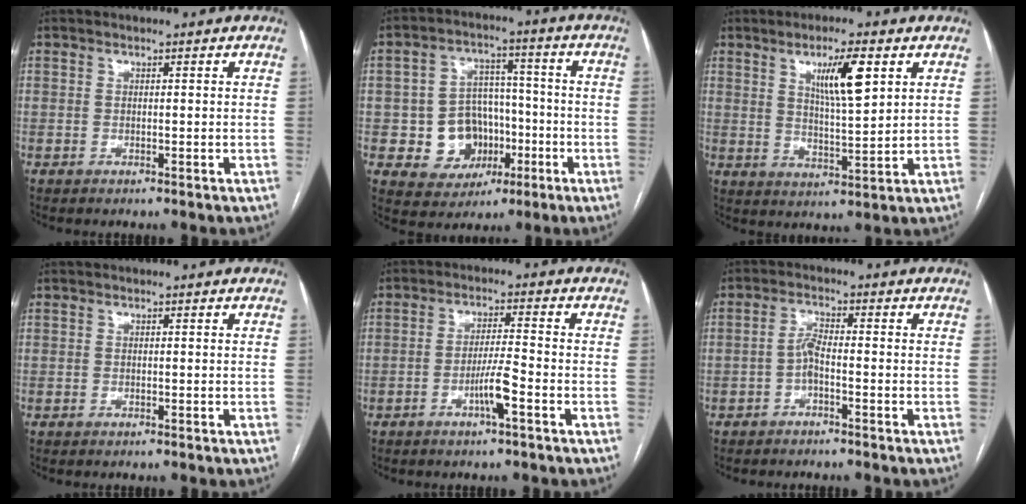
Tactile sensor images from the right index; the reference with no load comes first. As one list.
[{"total": 9.5, "force": [-2.3, 8.4, 4.0], "torque": [-0.065, 0.026, -0.023]}, {"total": 8.2, "force": [3.6, 1.1, 7.3], "torque": [-0.128, -0.004, 0.064]}, {"total": 0.0}, {"total": 4.6, "force": [-2.2, -0.3, 4.0], "torque": [-0.077, -0.002, -0.040]}, {"total": 2.6, "force": [-1.1, 0.4, 2.3], "torque": [-0.045, 0.008, -0.023]}]